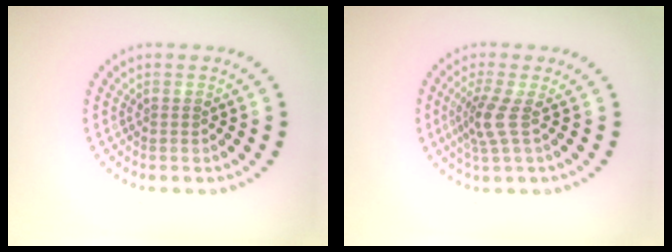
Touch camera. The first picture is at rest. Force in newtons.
{"total": 2.6, "press": 1.9, "slide": 1.7}